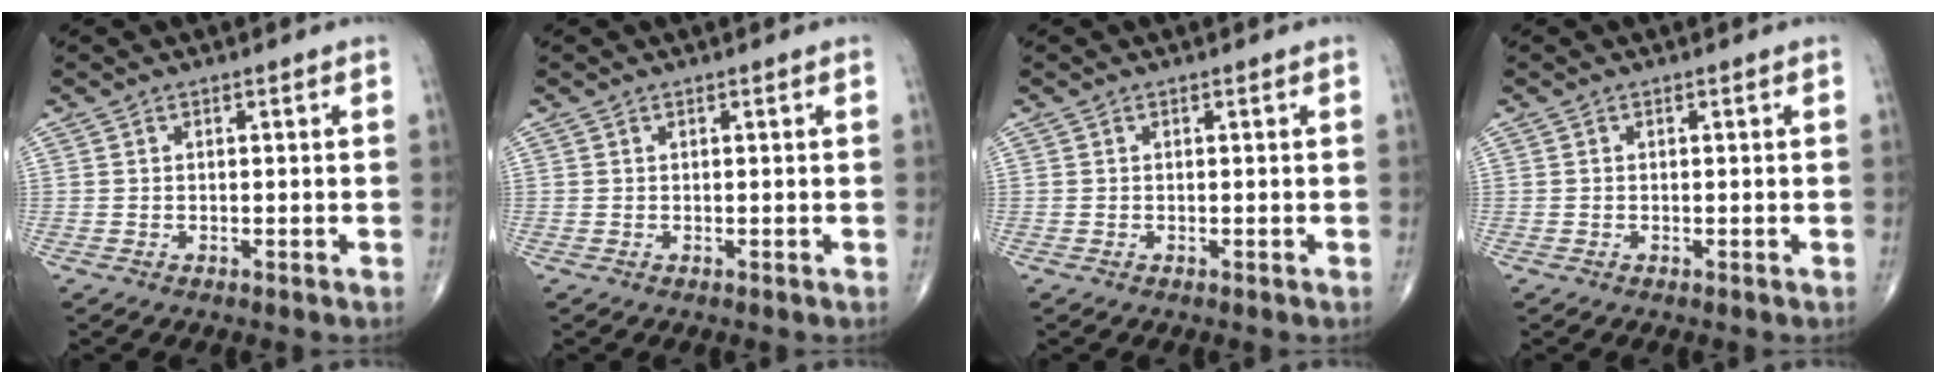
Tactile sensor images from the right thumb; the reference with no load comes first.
{"total": 0.0}
{"total": 0.0}
{"total": 0.0}